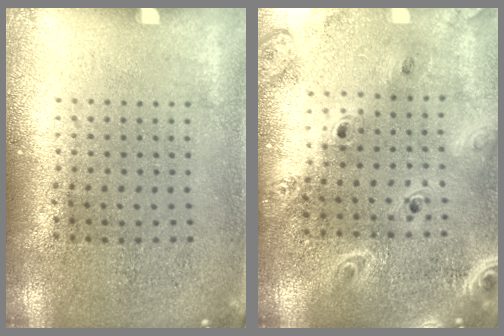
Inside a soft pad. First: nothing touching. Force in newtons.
{"total": 2.5, "press": 2.2, "slide": 1.2}